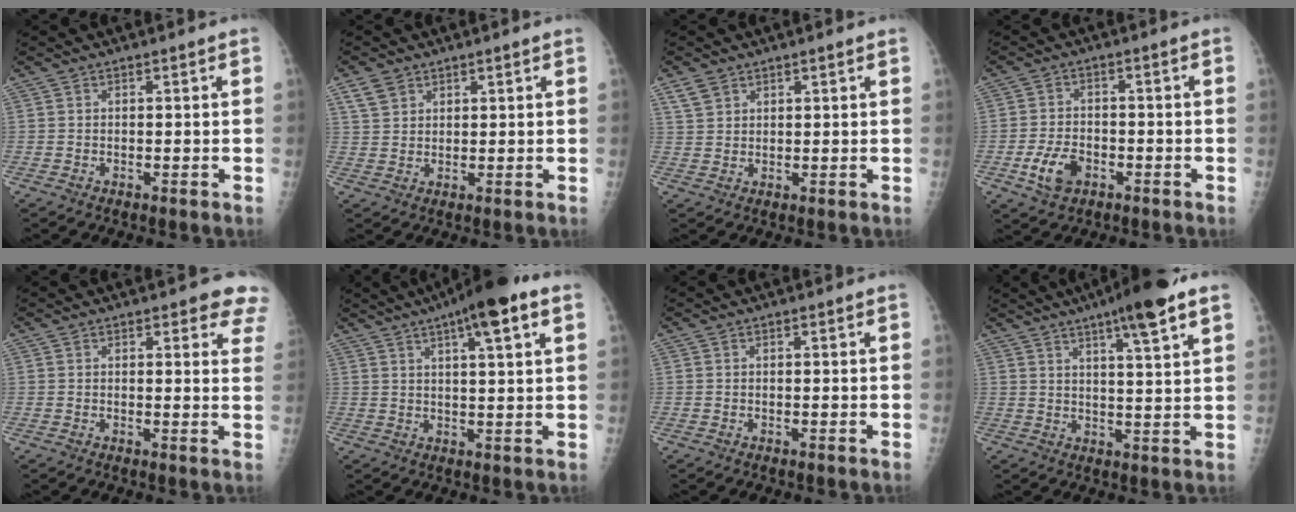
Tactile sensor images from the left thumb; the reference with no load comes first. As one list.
[{"total": 3.7, "force": [2.4, 2.6, 1.4], "torque": [-0.018, -0.007, 0.051]}, {"total": 3.0, "force": [2.0, 1.9, 1.1], "torque": [-0.013, -0.005, 0.044]}, {"total": 6.4, "force": [-2.8, 4.2, 4.0], "torque": [-0.072, 0.013, -0.048]}, {"total": 6.7, "force": [5.1, 2.6, 3.6], "torque": [-0.002, -0.021, 0.037]}, {"total": 11.9, "force": [6.3, 2.1, 9.9], "torque": [-0.150, 0.002, 0.090]}, {"total": 0.0}, {"total": 11.4, "force": [6.8, 1.1, 9.1], "torque": [-0.135, -0.020, 0.099]}]